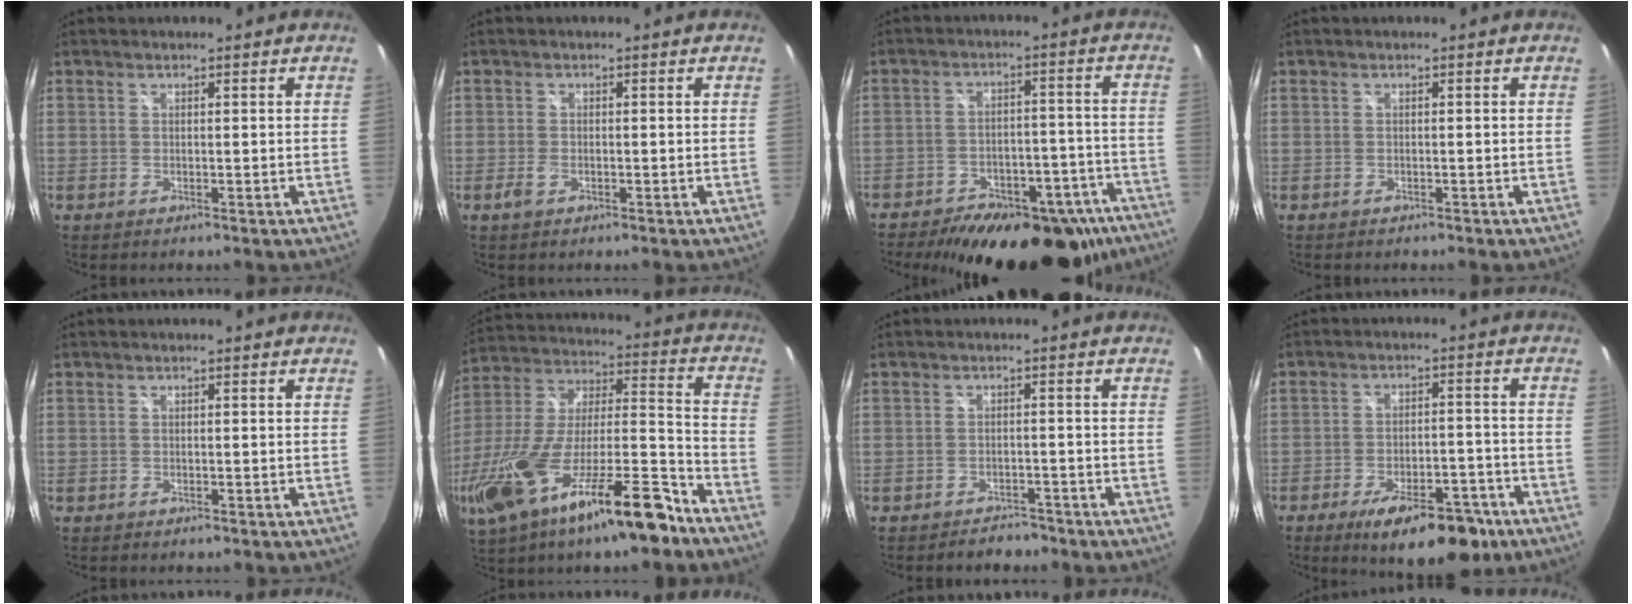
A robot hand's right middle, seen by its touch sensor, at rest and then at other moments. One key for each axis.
{"total": 1.9, "fx": -0.9, "fy": 1.0, "fz": 1.2, "tx": -0.027, "ty": -0.003, "tz": -0.018}
{"total": 26.5, "fx": -20.6, "fy": 10.9, "fz": 12.6, "tx": -0.201, "ty": 0.009, "tz": -0.248}
{"total": 0.5, "fx": -0.4, "fy": -0.3, "fz": 0.0, "tx": -0.002, "ty": -0.003, "tz": -0.008}
{"total": 0.6, "fx": -0.2, "fy": -0.6, "fz": -0.1, "tx": 0.003, "ty": -0.004, "tz": -0.007}
{"total": 28.0, "fx": -17.0, "fy": 6.6, "fz": 21.2, "tx": -0.390, "ty": -0.050, "tz": -0.286}
{"total": 3.6, "fx": -3.4, "fy": 1.2, "fz": 0.5, "tx": -0.015, "ty": 0.001, "tz": -0.049}
{"total": 13.7, "fx": -9.3, "fy": 4.4, "fz": 9.1, "tx": -0.147, "ty": -0.010, "tz": -0.130}